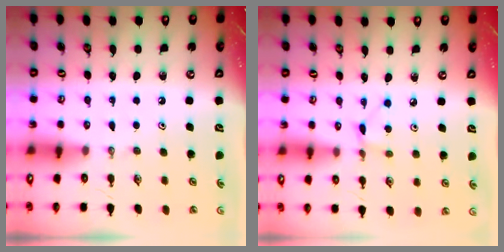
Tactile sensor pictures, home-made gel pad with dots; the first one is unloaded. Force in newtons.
{"total": 2.9, "press": 2.9, "slide": 0.4}